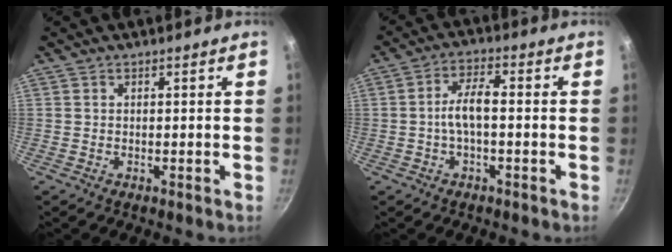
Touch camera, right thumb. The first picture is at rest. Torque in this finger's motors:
{"motor_torque": [0.38, 0.18, 0.86, -0.40, 0.08]}